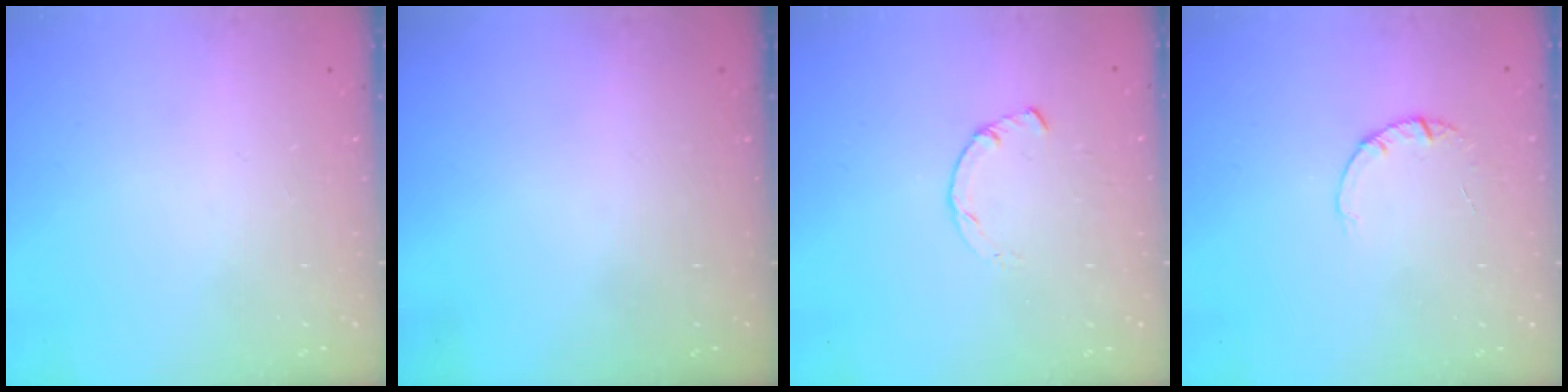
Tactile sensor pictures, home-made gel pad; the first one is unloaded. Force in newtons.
{"total": 0.0}
{"total": 2.3, "press": 2.3, "slide": 0.1}
{"total": 1.4, "press": 1.4, "slide": 0.2}